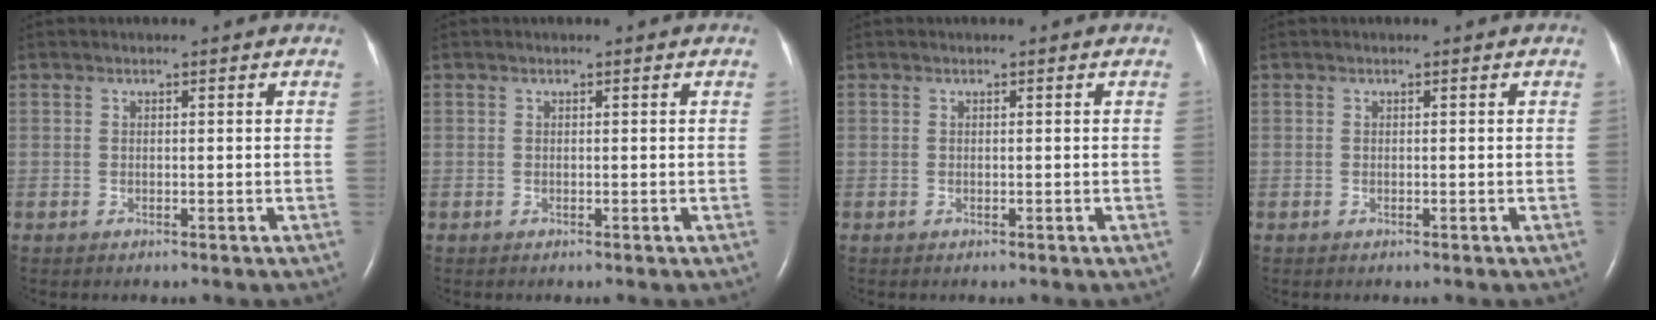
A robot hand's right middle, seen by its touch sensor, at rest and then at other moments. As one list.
[{"total": 0.0}, {"total": 0.0}, {"total": 0.0}]